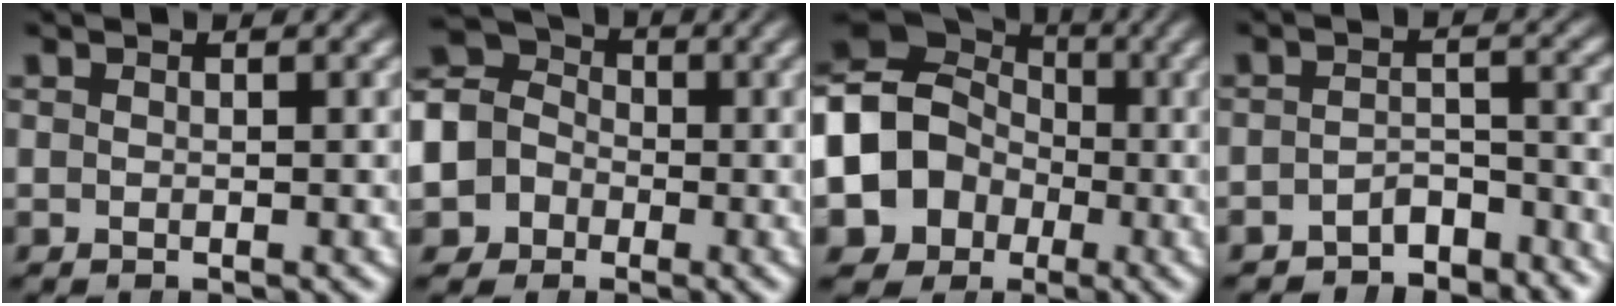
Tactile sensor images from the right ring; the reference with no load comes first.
{"total": 11.3, "force": [-0.3, 10.4, 4.3], "torque": [-0.116, -0.020, -0.018]}
{"total": 14.3, "force": [-1.2, 12.7, 6.5], "torque": [-0.178, -0.043, -0.019]}
{"total": 4.4, "force": [-3.8, 1.8, 1.2], "torque": [-0.007, -0.014, -0.067]}